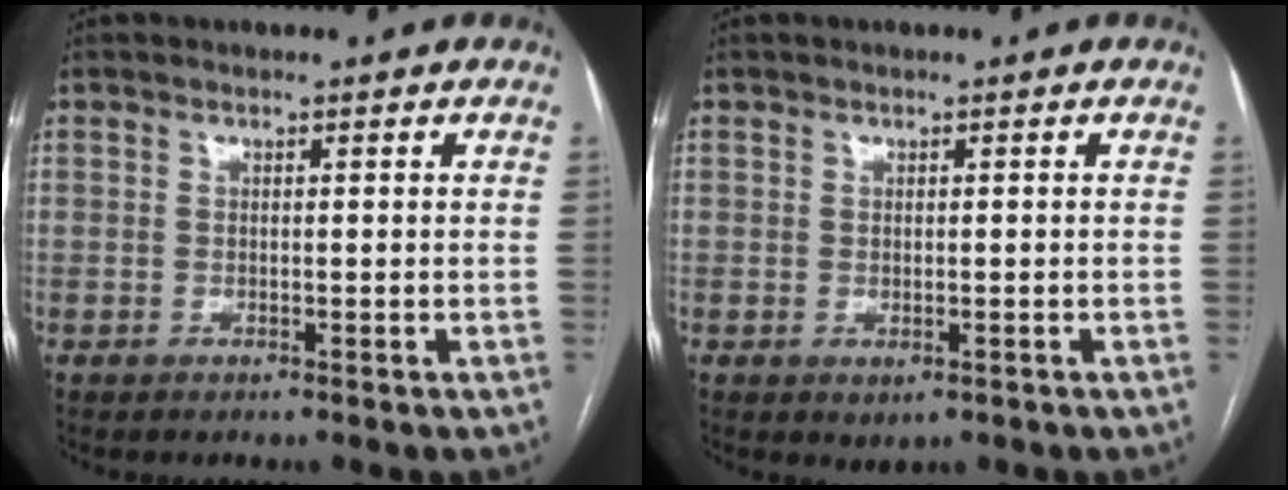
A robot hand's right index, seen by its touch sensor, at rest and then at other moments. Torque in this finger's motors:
{"motor_torque": [0.48, -0.27, 0.07, 0.00]}